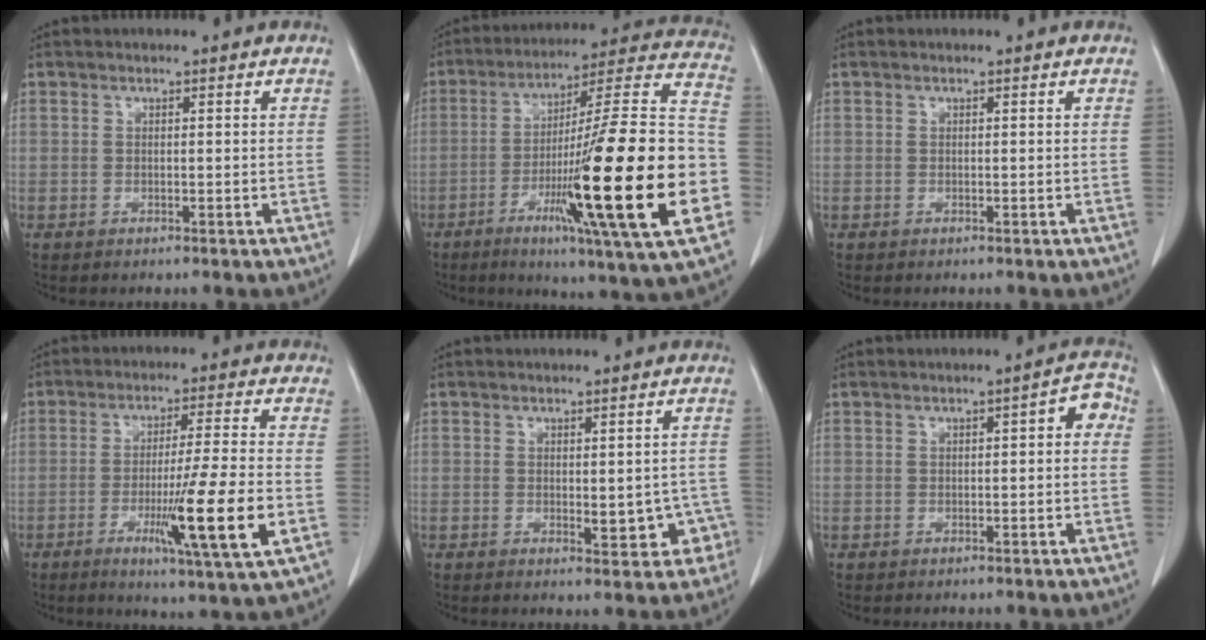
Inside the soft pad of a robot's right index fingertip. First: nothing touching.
{"total": 29.4, "force": [-7.6, 0.4, 28.4], "torque": [-0.388, -0.024, -0.135]}
{"total": 0.0}
{"total": 13.2, "force": [-3.9, -1.0, 12.5], "torque": [-0.211, -0.029, -0.068]}
{"total": 5.2, "force": [-1.3, 2.5, 4.4], "torque": [-0.038, 0.007, -0.008]}
{"total": 3.3, "force": [0.3, 1.0, 3.1], "torque": [-0.031, 0.016, -0.002]}